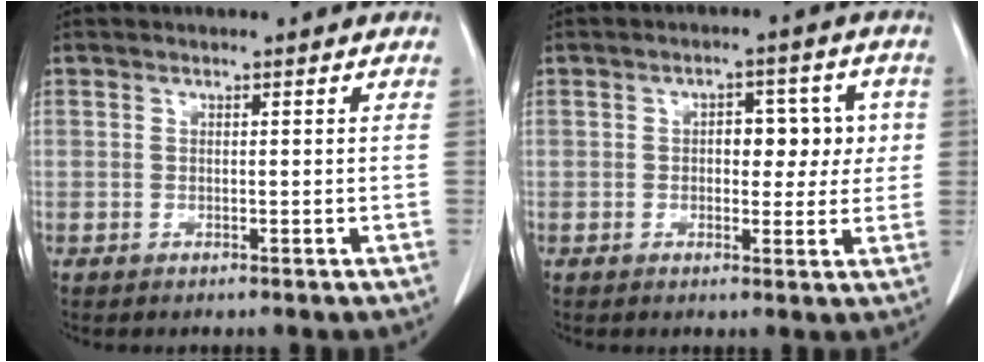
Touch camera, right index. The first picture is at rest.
{"total": 6.3, "force": [0.7, 3.5, 5.2], "torque": [-0.057, 0.022, 0.010]}